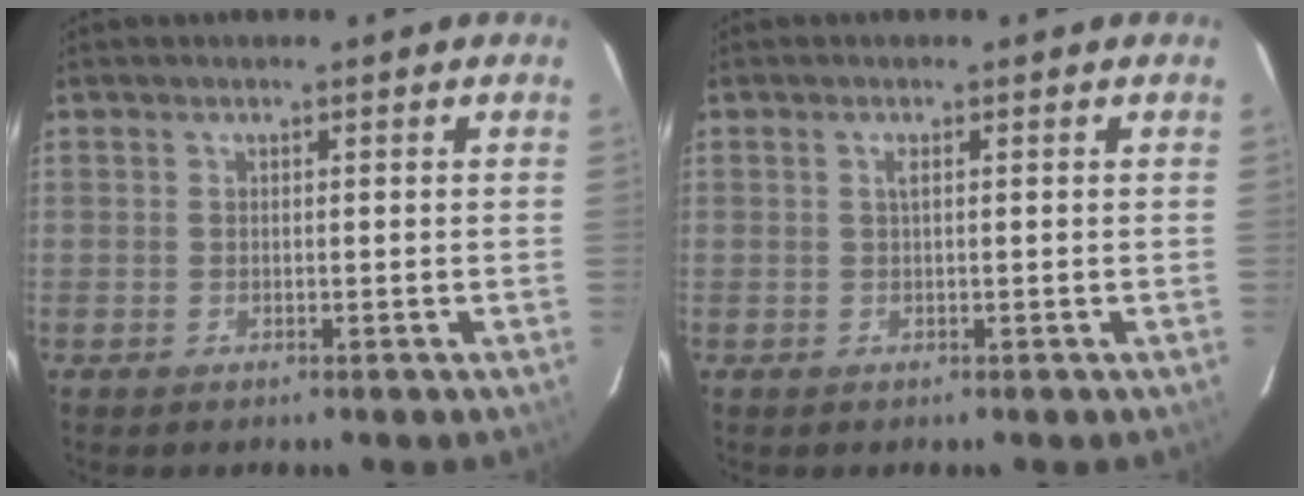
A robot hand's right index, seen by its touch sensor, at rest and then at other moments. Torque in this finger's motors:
{"motor_torque": [0.07, 0.11, 0.00, 0.02]}